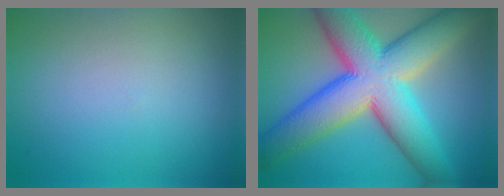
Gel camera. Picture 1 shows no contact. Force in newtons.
{"total": 13.9, "press": 13.9, "slide": 0.6}